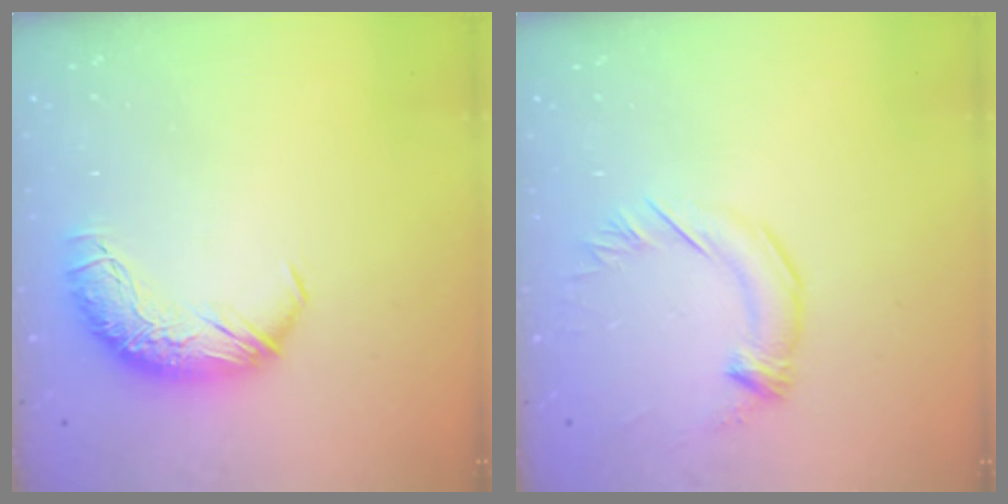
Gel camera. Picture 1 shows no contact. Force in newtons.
{"total": 2.1, "press": 2.0, "slide": 0.5}